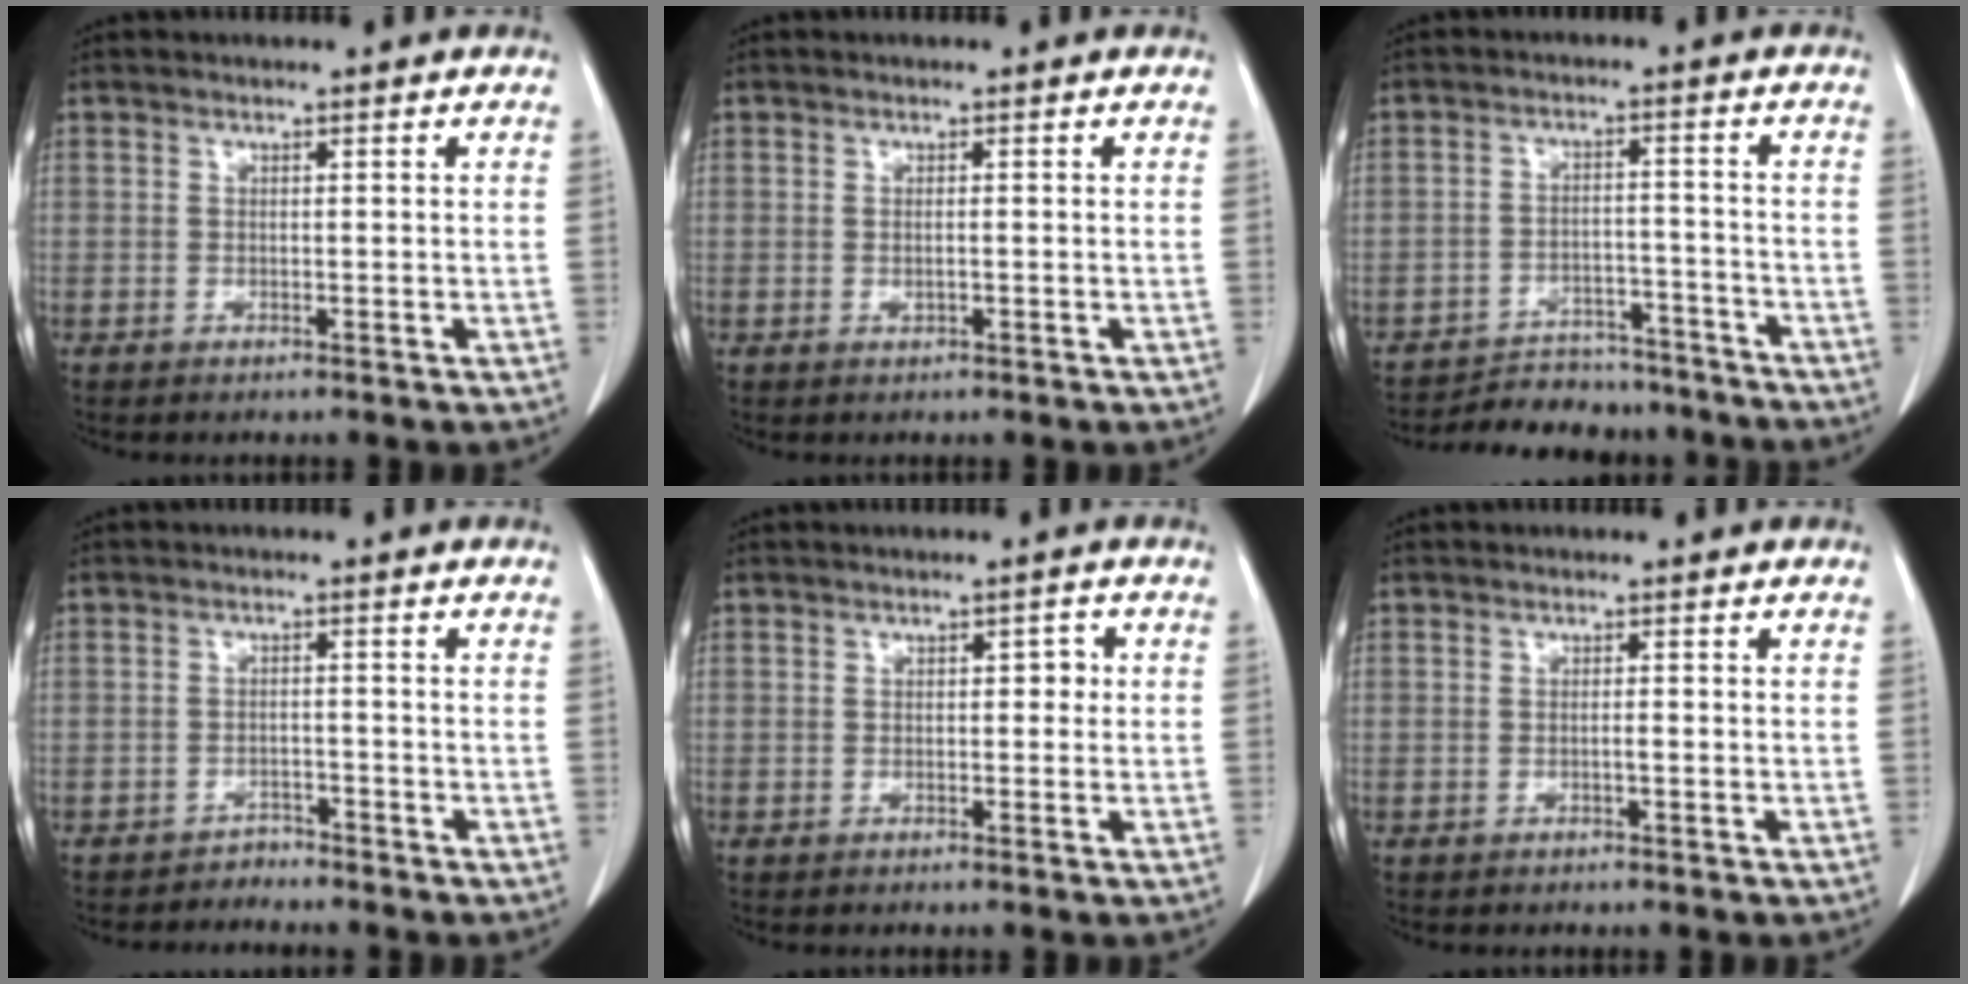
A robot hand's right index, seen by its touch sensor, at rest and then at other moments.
{"total": 0.7, "force": [-0.1, 0.2, 0.7], "torque": [-0.013, 0.000, 0.001]}
{"total": 12.3, "force": [-11.5, 4.2, 1.9], "torque": [-0.020, 0.015, -0.153]}
{"total": 2.2, "force": [-2.2, 0.5, -0.4], "torque": [0.010, -0.003, -0.033]}
{"total": 1.6, "force": [0.1, 0.9, 1.3], "torque": [-0.013, 0.011, 0.000]}
{"total": 1.1, "force": [-0.4, 0.0, 1.0], "torque": [-0.019, 0.002, -0.005]}